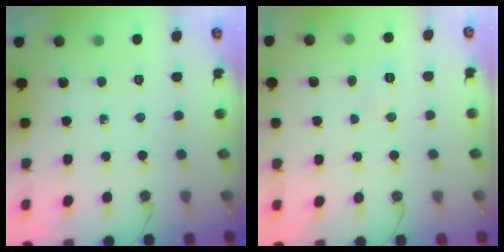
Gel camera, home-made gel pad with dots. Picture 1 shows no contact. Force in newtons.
{"total": 5.3, "press": 5.2, "slide": 0.6}